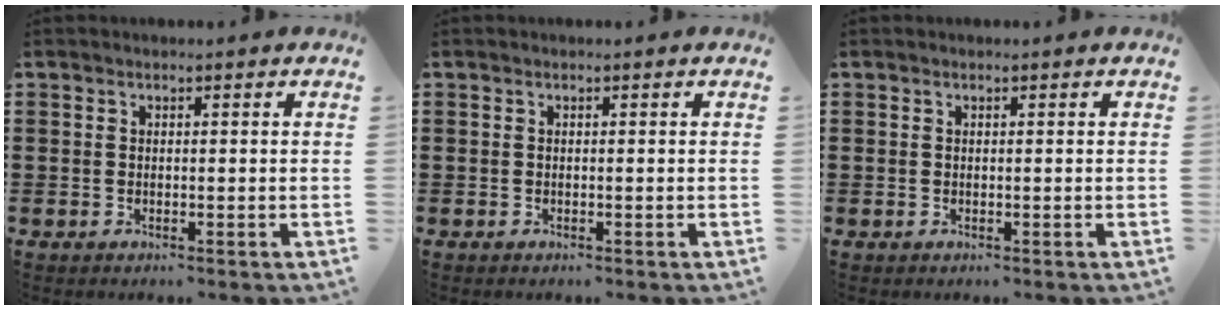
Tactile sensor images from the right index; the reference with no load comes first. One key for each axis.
{"total": 0.0}
{"total": 0.0}